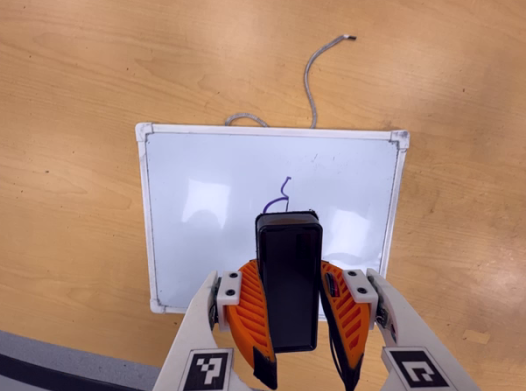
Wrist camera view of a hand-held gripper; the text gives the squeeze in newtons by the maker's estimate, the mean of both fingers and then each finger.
{"total": 7.8, "left": 6.9, "right": 8.7}